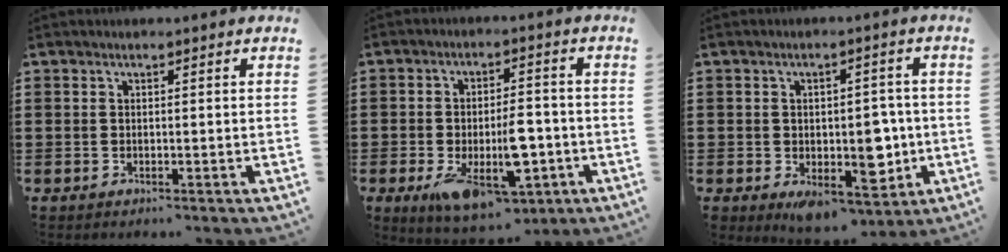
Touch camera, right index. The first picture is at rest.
{"total": 11.5, "force": [-4.1, 5.0, 9.6], "torque": [-0.154, 0.000, -0.064]}
{"total": 6.3, "force": [-1.3, 4.4, 4.4], "torque": [-0.057, 0.006, -0.025]}